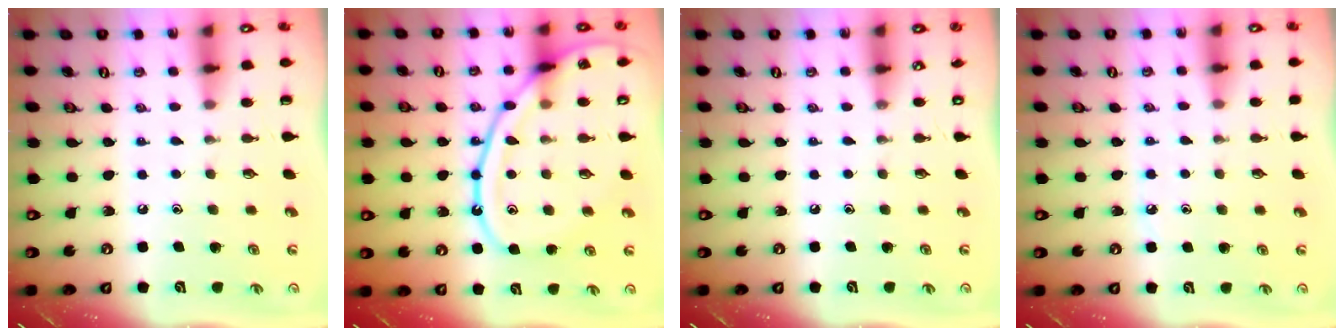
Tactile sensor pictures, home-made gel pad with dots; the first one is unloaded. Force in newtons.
{"total": 18.2, "press": 18.2, "slide": 1.3}
{"total": 0.0}
{"total": 3.9, "press": 3.8, "slide": 0.5}